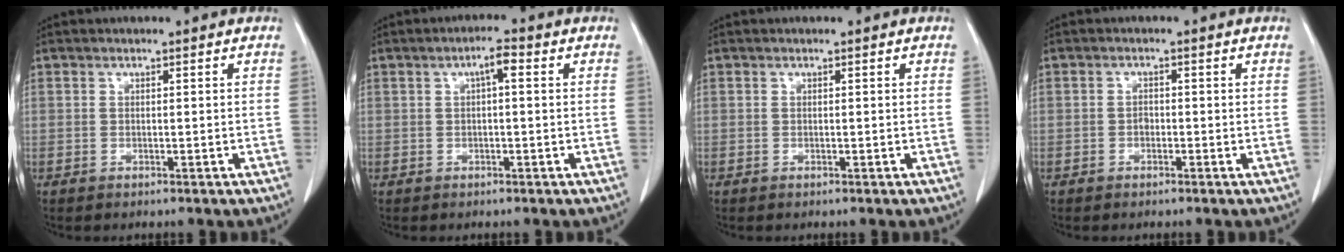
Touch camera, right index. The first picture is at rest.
{"total": 2.7, "force": [0.7, 0.5, 2.6], "torque": [-0.044, 0.007, 0.009]}
{"total": 0.0}
{"total": 0.9, "force": [-0.3, 0.6, 0.6], "torque": [-0.009, 0.005, -0.005]}